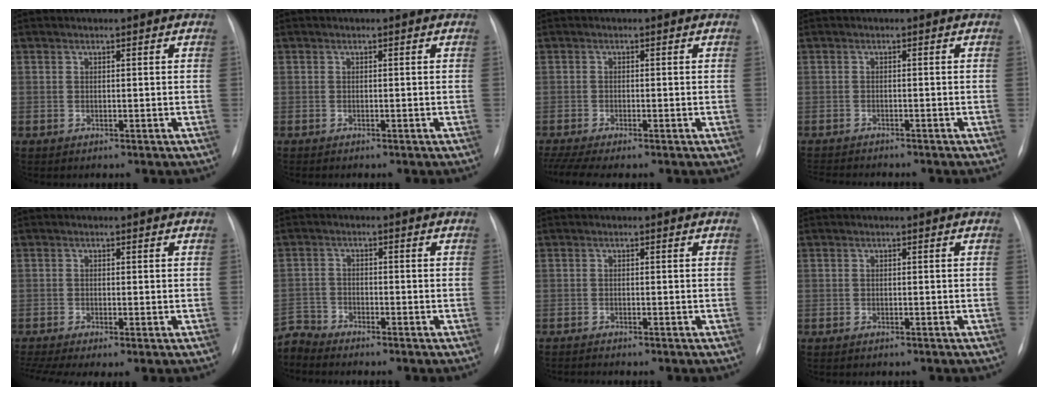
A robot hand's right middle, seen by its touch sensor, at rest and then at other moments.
{"total": 1.0, "force": [-0.9, 0.2, 0.5], "torque": [-0.009, -0.004, -0.009]}
{"total": 6.0, "force": [-5.0, 0.6, 3.3], "torque": [-0.063, -0.009, -0.082]}
{"total": 7.7, "force": [-7.1, 1.3, 2.6], "torque": [-0.038, -0.007, -0.101]}
{"total": 4.8, "force": [-2.8, 1.2, 3.7], "torque": [-0.078, -0.010, -0.053]}
{"total": 3.8, "force": [-3.7, 0.0, -0.9], "torque": [0.018, -0.011, -0.073]}
{"total": 1.0, "force": [-1.0, -0.1, -0.1], "torque": [-0.002, -0.005, -0.017]}
{"total": 0.6, "force": [-0.5, 0.3, 0.1], "torque": [-0.011, -0.002, -0.007]}